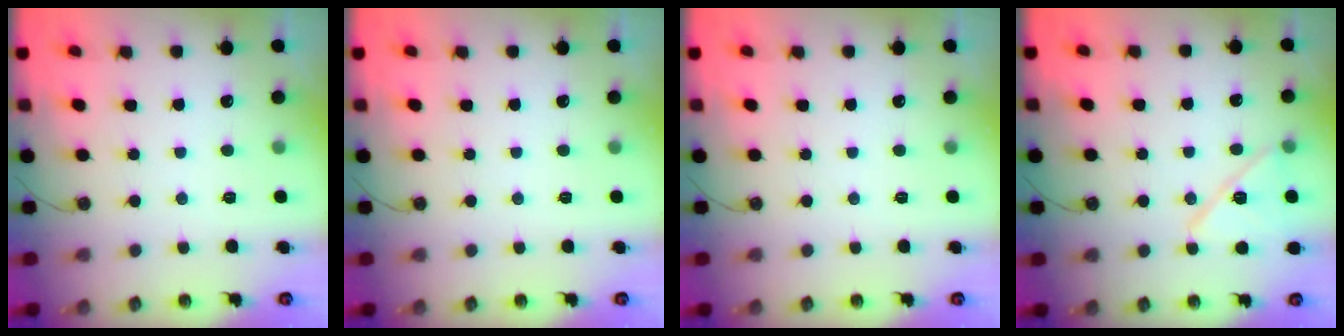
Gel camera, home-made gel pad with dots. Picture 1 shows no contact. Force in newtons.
{"total": 0.0}
{"total": 0.0}
{"total": 11.9, "press": 11.9, "slide": 0.6}